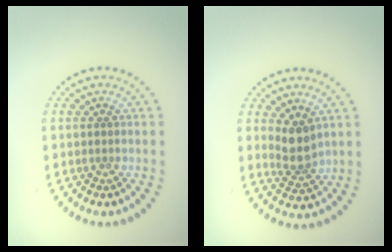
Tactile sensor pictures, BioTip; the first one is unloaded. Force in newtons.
{"total": 2.7, "press": 2.2, "slide": 1.6}